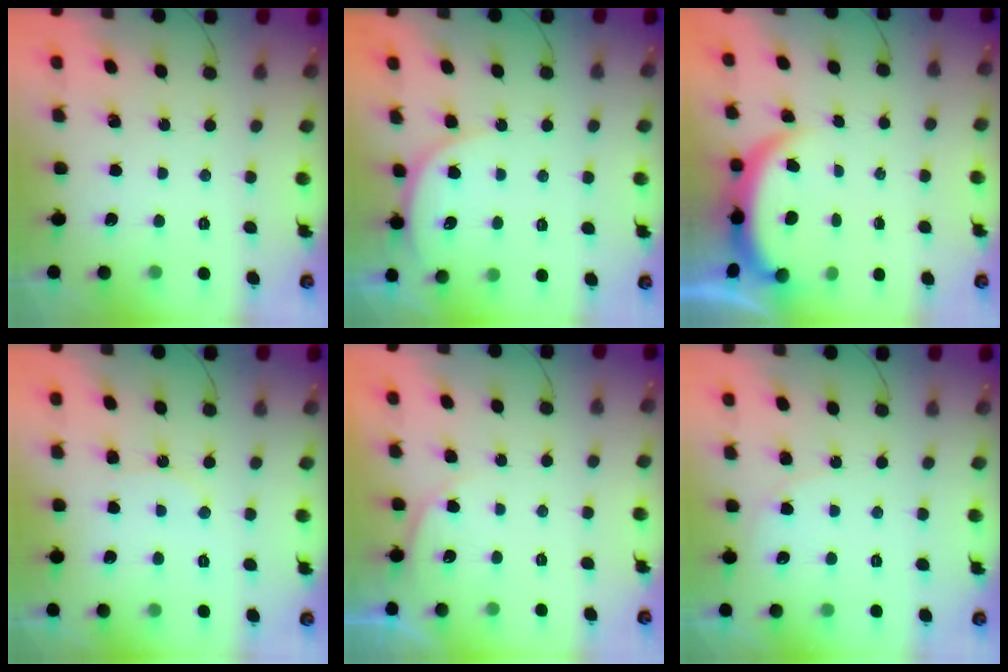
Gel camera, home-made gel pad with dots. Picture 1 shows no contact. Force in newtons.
{"total": 7.0, "press": 7.0, "slide": 0.3}
{"total": 3.9, "press": 3.9, "slide": 0.1}
{"total": 5.8, "press": 5.8, "slide": 0.6}
{"total": 3.9, "press": 3.8, "slide": 0.5}
{"total": 3.8, "press": 3.7, "slide": 0.5}